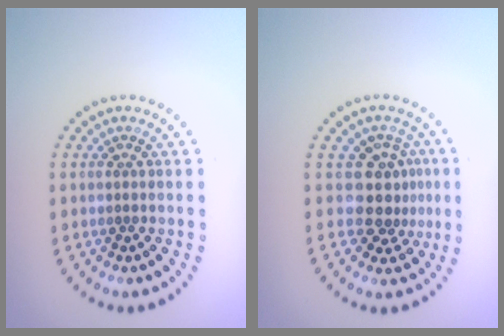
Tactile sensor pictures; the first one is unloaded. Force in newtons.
{"total": 3.5, "press": 2.7, "slide": 2.2}